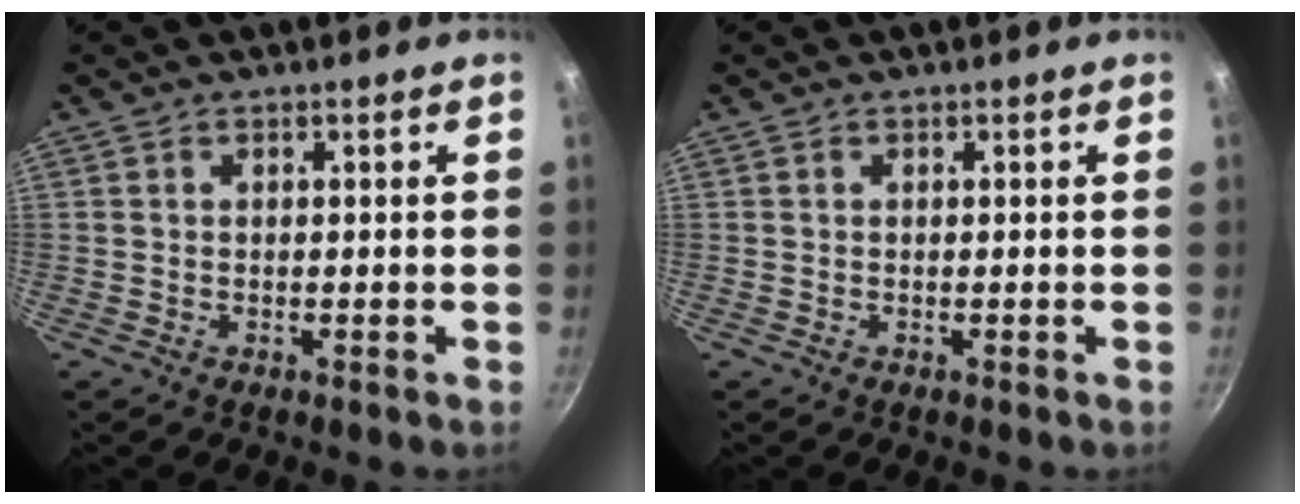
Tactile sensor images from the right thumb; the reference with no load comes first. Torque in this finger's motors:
{"motor_torque": [-0.17, 0.17, -0.12, 0.12, 0.03]}